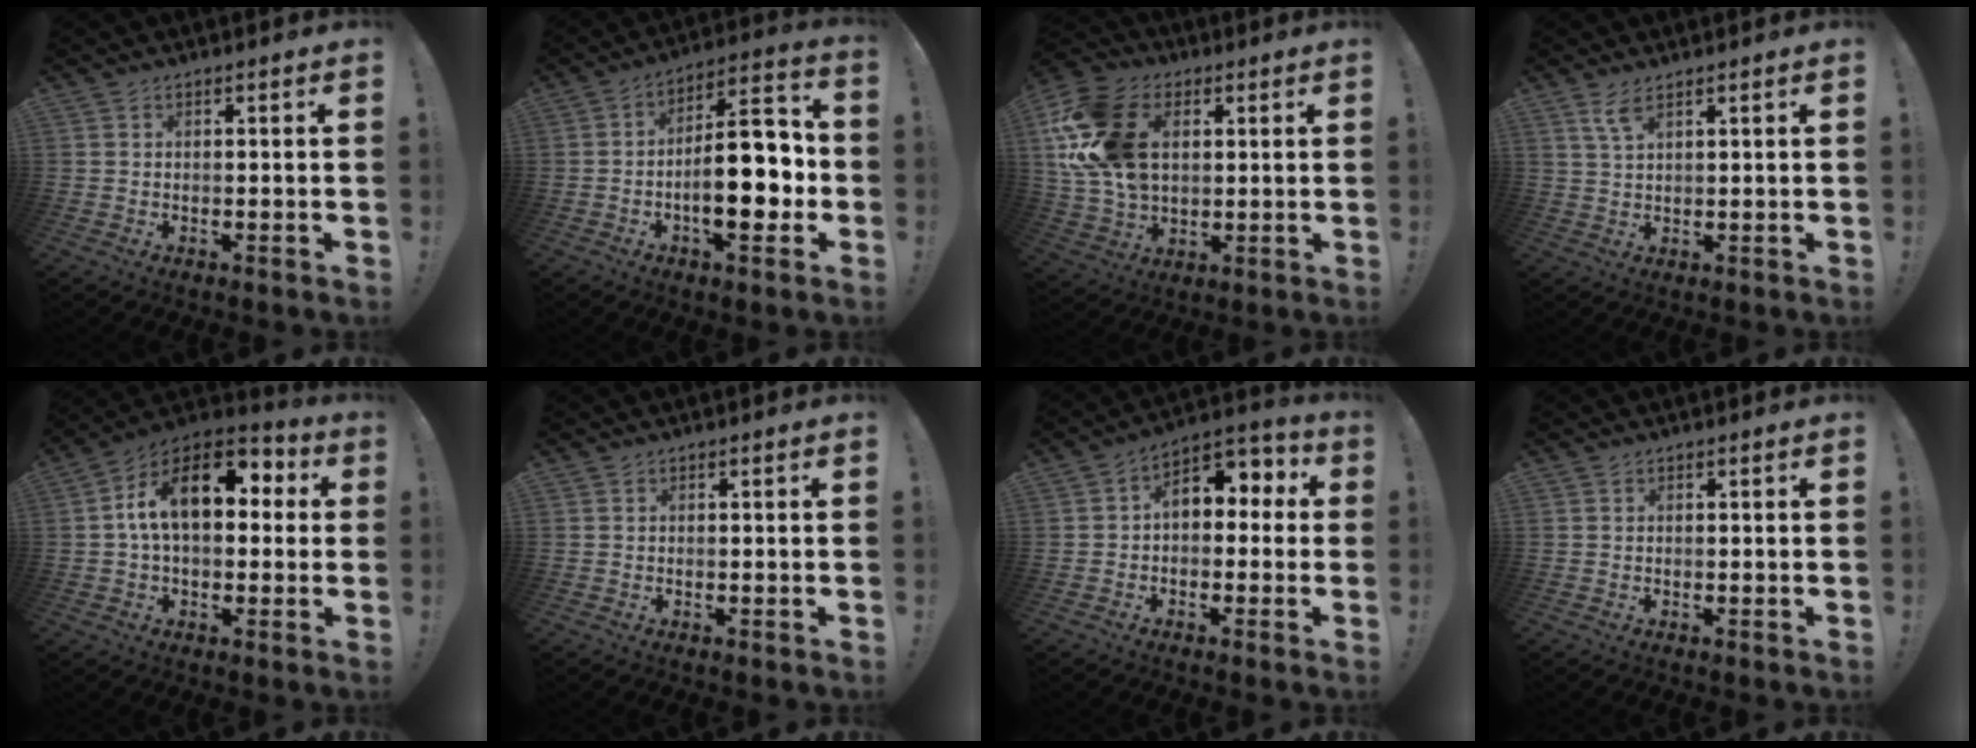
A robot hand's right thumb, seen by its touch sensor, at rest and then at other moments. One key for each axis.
{"total": 17.2, "fx": -3.8, "fy": 6.7, "fz": 15.4, "tx": -0.223, "ty": 0.017, "tz": -0.062}
{"total": 21.4, "fx": 5.3, "fy": 15.2, "fz": 14.1, "tx": -0.259, "ty": -0.007, "tz": 0.104}
{"total": 4.1, "fx": 2.5, "fy": 1.0, "fz": 3.1, "tx": -0.066, "ty": -0.004, "tz": 0.044}
{"total": 17.4, "fx": 3.8, "fy": 9.8, "fz": 13.9, "tx": -0.231, "ty": 0.004, "tz": 0.062}
{"total": 0.0}
{"total": 7.7, "fx": 1.2, "fy": 5.6, "fz": 5.1, "tx": -0.069, "ty": 0.000, "tz": 0.026}
{"total": 0.0}